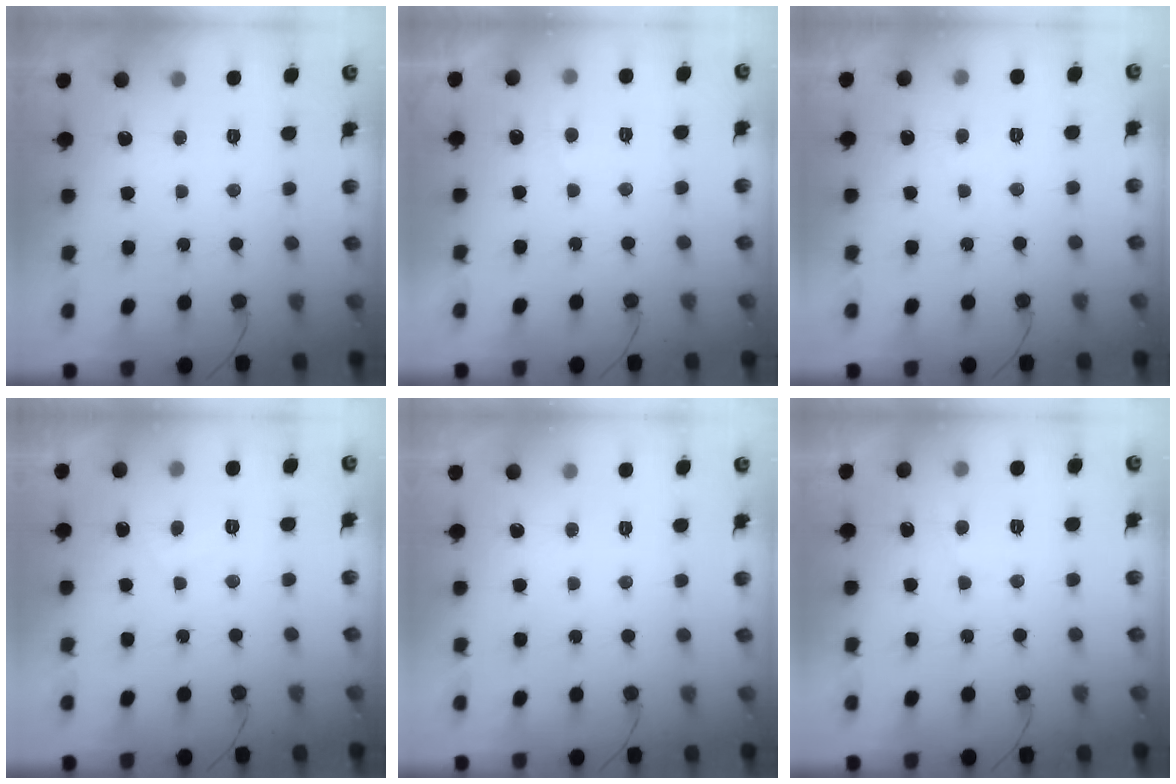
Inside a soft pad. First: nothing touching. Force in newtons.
{"total": 2.4, "press": 2.3, "slide": 0.6}
{"total": 1.6, "press": 1.6, "slide": 0.4}
{"total": 2.2, "press": 2.0, "slide": 0.8}
{"total": 0.0}
{"total": 2.3, "press": 2.3, "slide": 0.4}